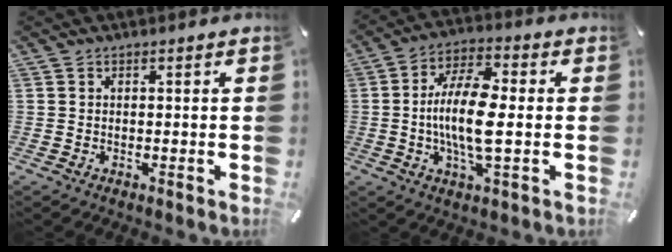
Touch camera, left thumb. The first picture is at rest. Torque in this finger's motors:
{"motor_torque": [0.85, 0.96, 1.37, -0.19, 0.65]}